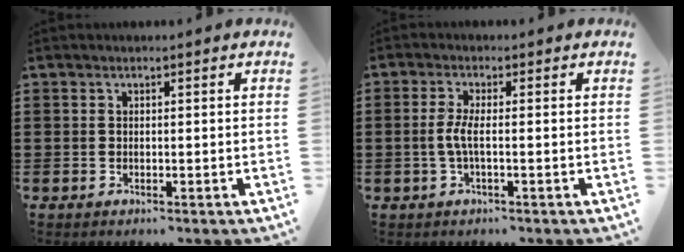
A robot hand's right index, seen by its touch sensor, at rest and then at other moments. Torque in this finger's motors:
{"motor_torque": [2.14, 0.00, 0.04, 0.00]}